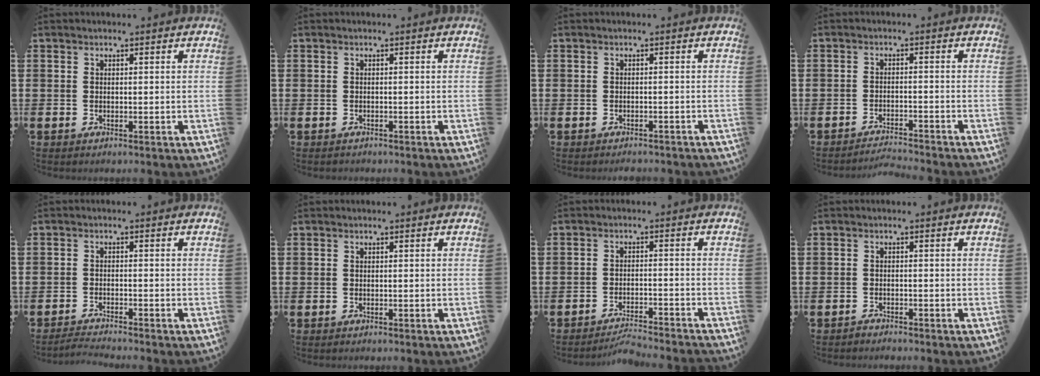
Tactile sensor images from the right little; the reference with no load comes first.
{"total": 0.0}
{"total": 0.8, "force": [-0.8, 0.1, 0.0], "torque": [-0.004, 0.000, -0.017]}
{"total": 2.1, "force": [-2.0, -0.2, 0.1], "torque": [-0.004, 0.005, -0.043]}
{"total": 1.5, "force": [-1.5, -0.2, 0.4], "torque": [-0.007, 0.001, -0.029]}
{"total": 0.0}
{"total": 2.8, "force": [-2.8, -0.1, 0.5], "torque": [-0.010, 0.003, -0.058]}
{"total": 0.9, "force": [-0.9, 0.0, -0.1], "torque": [0.000, 0.001, -0.020]}